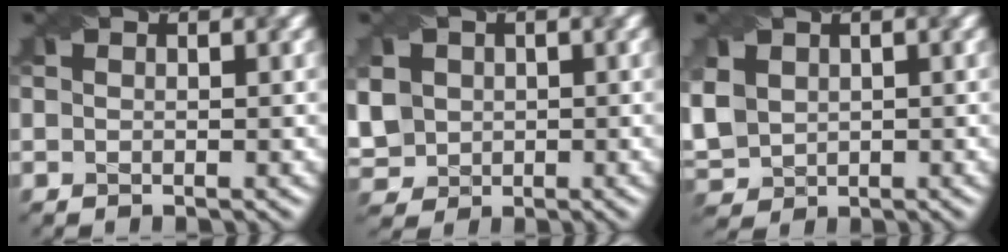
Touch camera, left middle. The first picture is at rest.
{"total": 6.0, "force": [1.4, 5.2, 2.6], "torque": [-0.089, 0.024, 0.029]}
{"total": 4.0, "force": [1.2, 3.2, 2.0], "torque": [-0.071, 0.009, 0.027]}